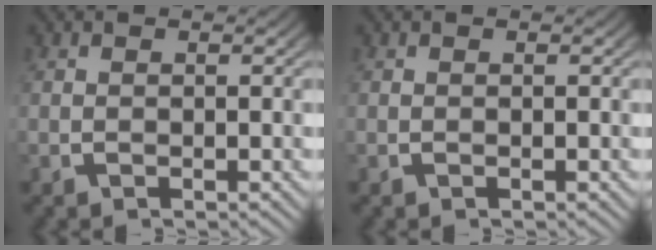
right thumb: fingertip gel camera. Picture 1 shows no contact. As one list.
[{"total": 0.0}]